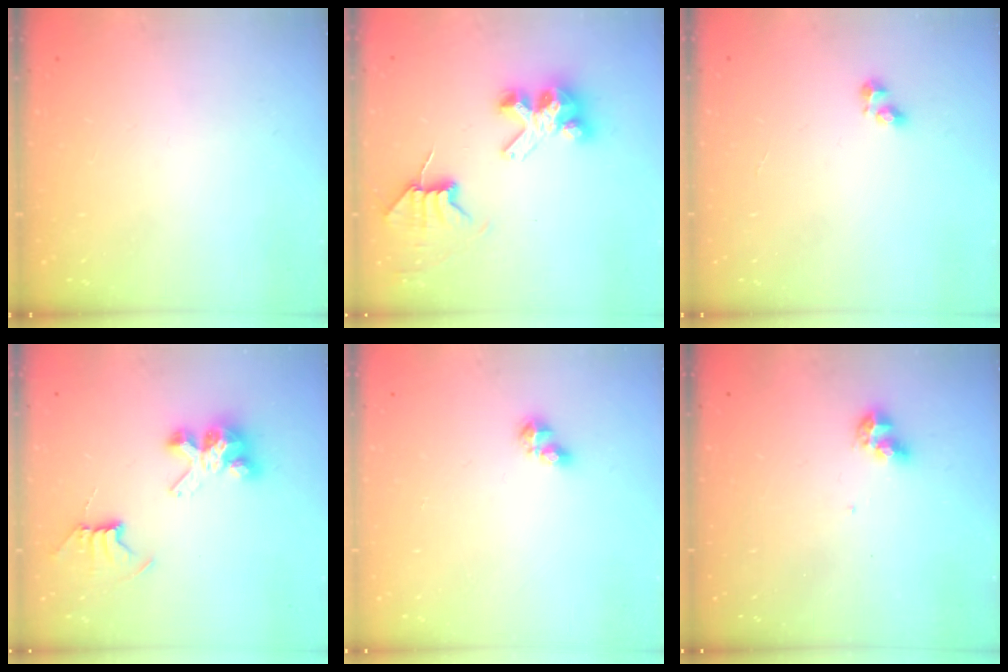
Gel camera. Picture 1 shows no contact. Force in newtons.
{"total": 7.8, "press": 7.7, "slide": 1.0}
{"total": 2.5, "press": 2.5, "slide": 0.2}
{"total": 8.1, "press": 8.1, "slide": 0.4}
{"total": 5.7, "press": 5.7, "slide": 0.5}
{"total": 6.6, "press": 6.5, "slide": 0.4}